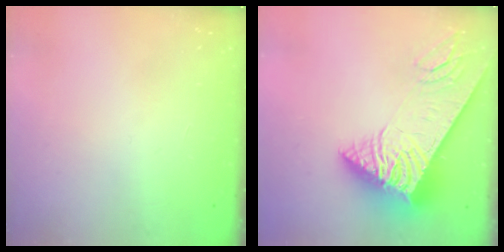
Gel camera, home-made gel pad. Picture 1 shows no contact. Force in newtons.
{"total": 9.5, "press": 9.4, "slide": 1.0}